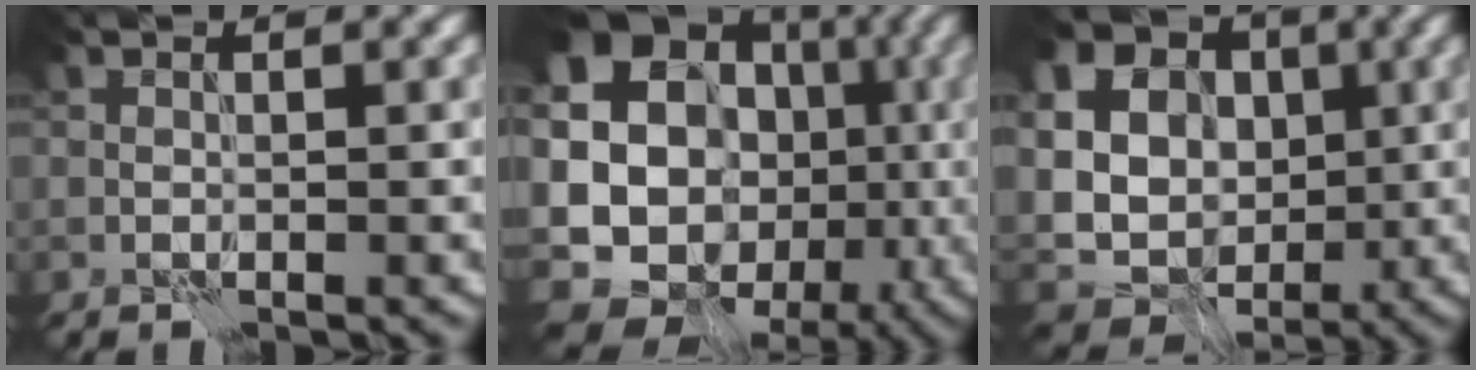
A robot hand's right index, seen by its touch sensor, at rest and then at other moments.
{"total": 20.6, "force": [-3.2, 18.1, 9.4], "torque": [-0.165, -0.004, -0.059]}
{"total": 20.2, "force": [3.9, 17.5, 9.5], "torque": [-0.197, 0.022, 0.033]}